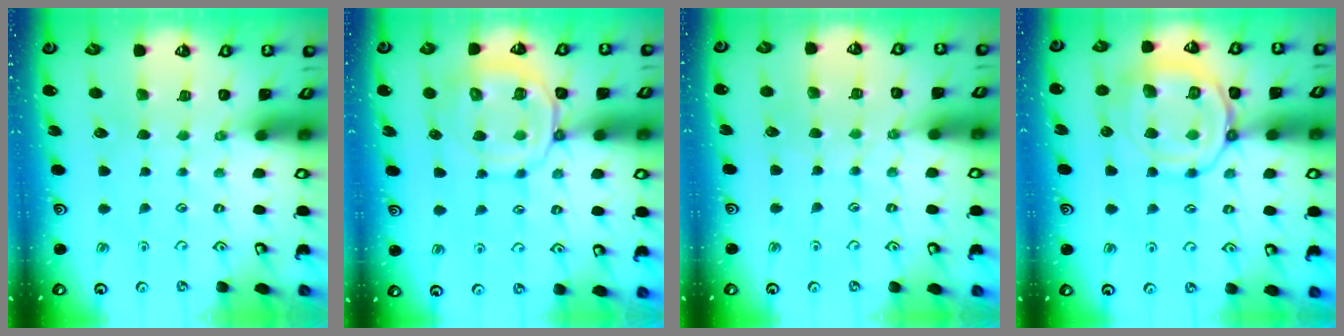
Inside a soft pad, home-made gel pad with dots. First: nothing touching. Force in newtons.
{"total": 11.7, "press": 11.7, "slide": 1.3}
{"total": 3.7, "press": 3.7, "slide": 0.4}
{"total": 13.6, "press": 13.6, "slide": 1.3}